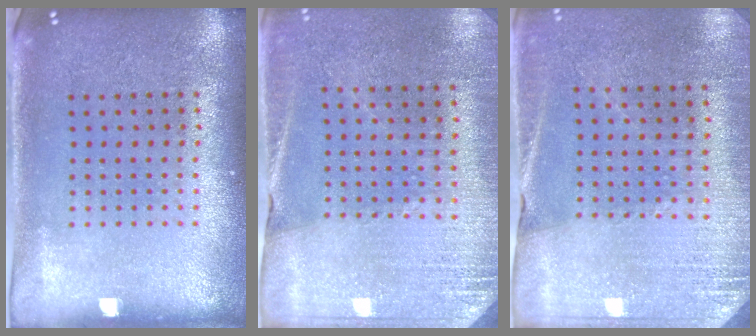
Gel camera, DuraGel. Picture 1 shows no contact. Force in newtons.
{"total": 2.6, "press": 2.5, "slide": 0.6}
{"total": 2.6, "press": 2.5, "slide": 0.6}